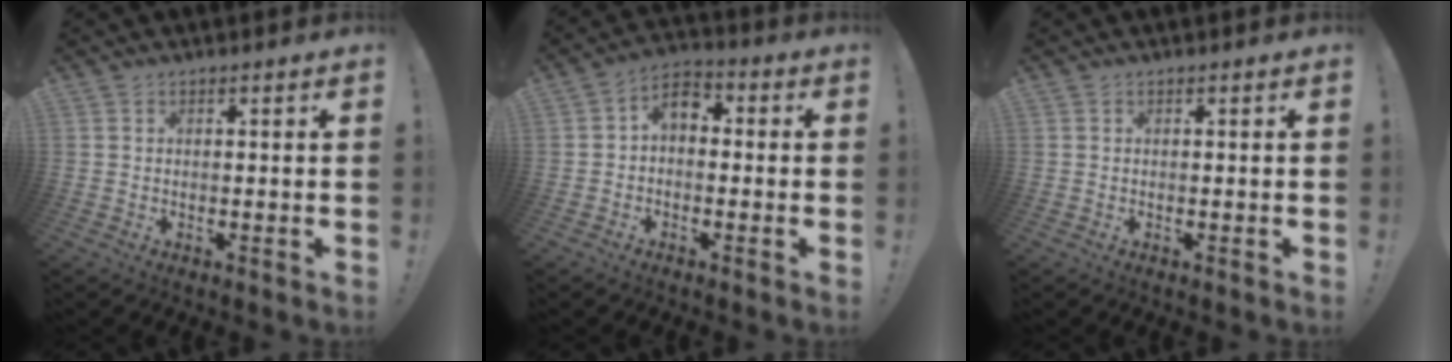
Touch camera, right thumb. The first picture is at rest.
{"total": 5.7, "force": [-0.5, 4.1, 4.0], "torque": [-0.072, 0.011, -0.006]}
{"total": 0.0}